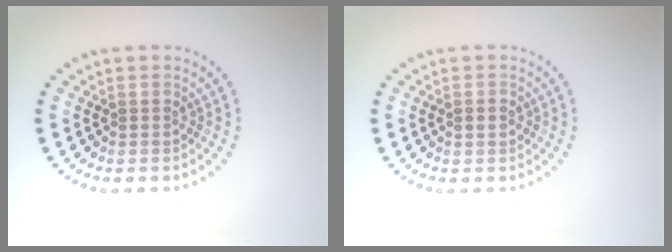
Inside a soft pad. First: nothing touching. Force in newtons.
{"total": 1.4, "press": 1.4, "slide": 0.1}